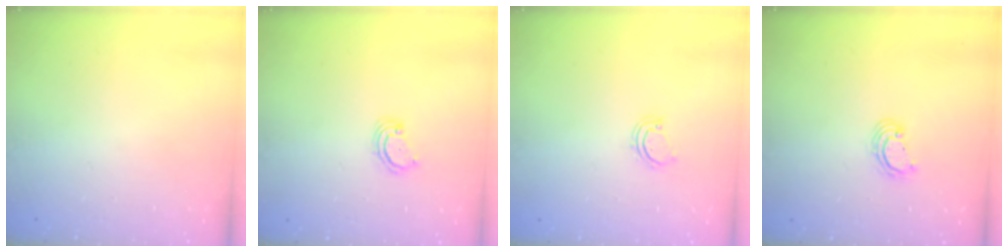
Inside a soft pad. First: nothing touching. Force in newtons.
{"total": 3.3, "press": 3.3, "slide": 0.4}
{"total": 2.5, "press": 2.5, "slide": 0.3}
{"total": 2.8, "press": 2.8, "slide": 0.2}